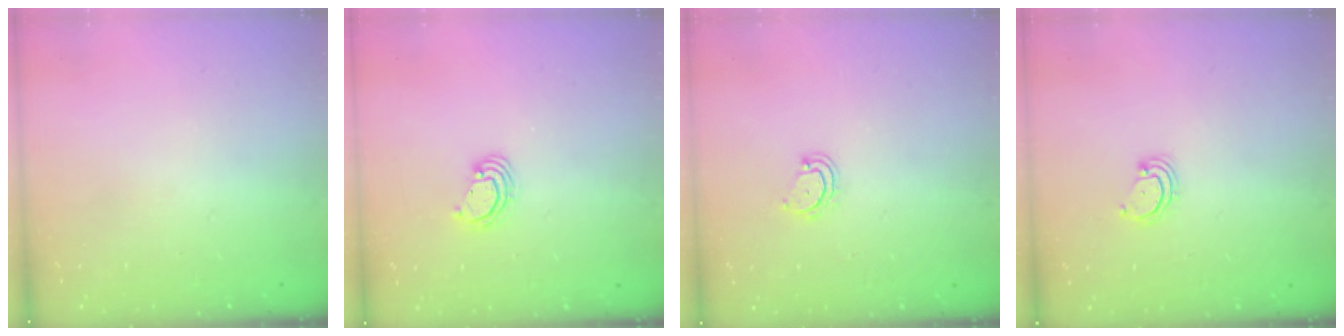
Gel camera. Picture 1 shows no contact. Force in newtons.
{"total": 3.8, "press": 3.8, "slide": 0.2}
{"total": 3.9, "press": 3.9, "slide": 0.3}
{"total": 2.3, "press": 2.2, "slide": 0.2}